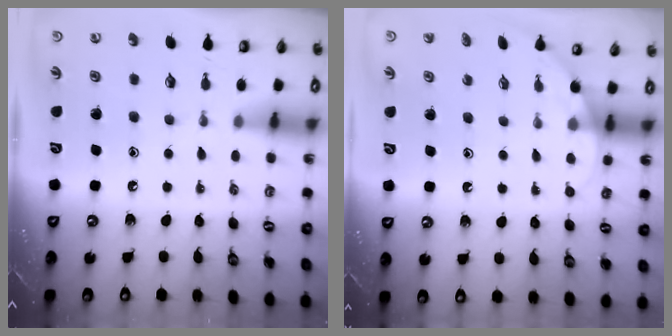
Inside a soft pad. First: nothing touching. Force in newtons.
{"total": 2.8, "press": 2.8, "slide": 0.1}